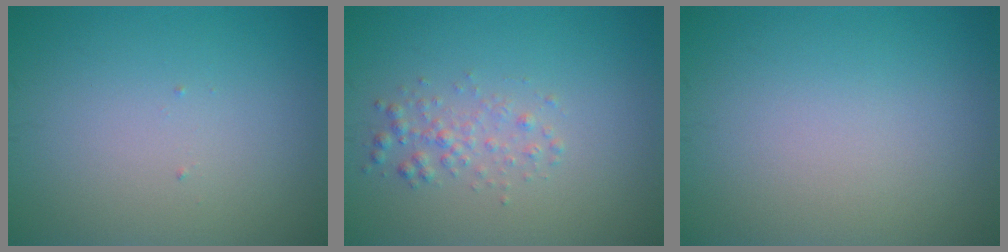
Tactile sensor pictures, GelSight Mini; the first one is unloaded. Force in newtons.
{"total": 1.7, "press": 1.7, "slide": 0.0}
{"total": 0.0}